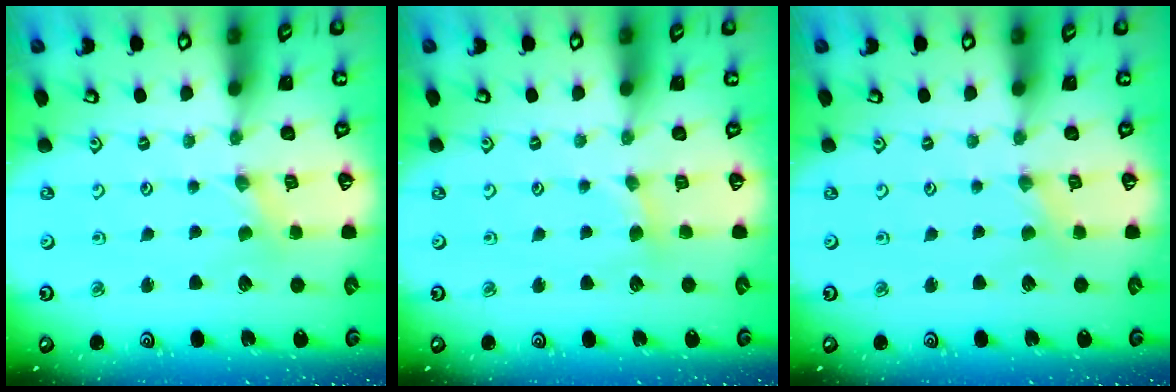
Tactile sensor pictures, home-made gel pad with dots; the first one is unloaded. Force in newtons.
{"total": 1.9, "press": 1.8, "slide": 0.4}
{"total": 1.4, "press": 1.4, "slide": 0.3}